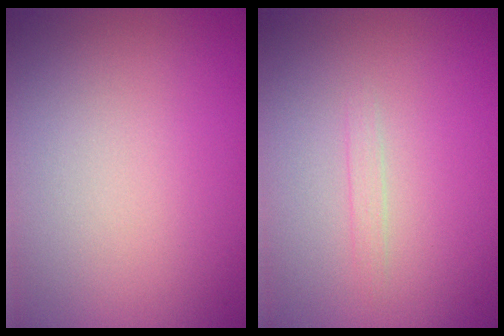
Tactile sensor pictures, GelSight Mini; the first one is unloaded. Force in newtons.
{"total": 0.7, "press": 0.7, "slide": 0.0}